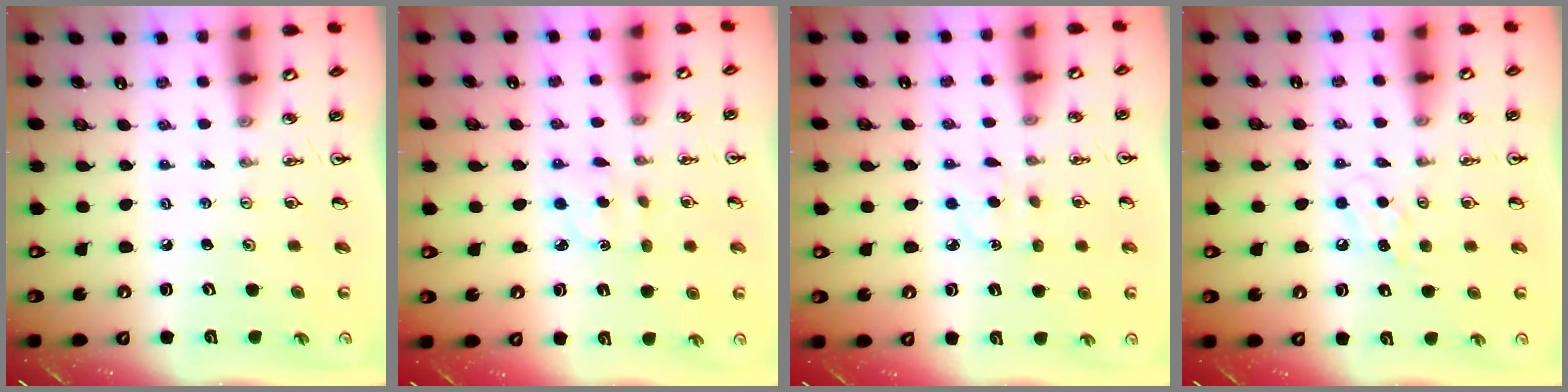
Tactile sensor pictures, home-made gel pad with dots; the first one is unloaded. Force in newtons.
{"total": 2.3, "press": 2.1, "slide": 0.8}
{"total": 4.3, "press": 4.3, "slide": 0.4}
{"total": 5.1, "press": 4.9, "slide": 1.4}